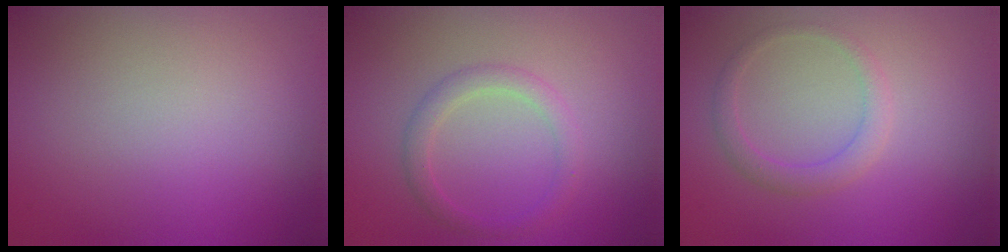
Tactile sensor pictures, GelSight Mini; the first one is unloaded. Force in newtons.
{"total": 2.0, "press": 2.0, "slide": 0.1}
{"total": 1.8, "press": 1.8, "slide": 0.0}